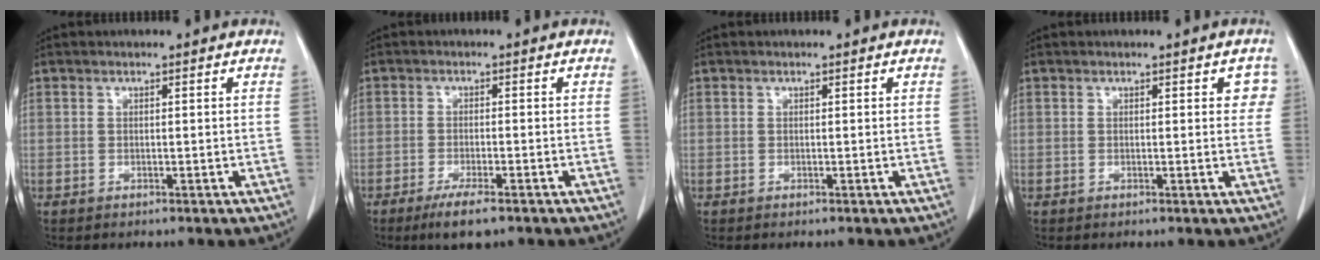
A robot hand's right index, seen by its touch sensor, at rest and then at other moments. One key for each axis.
{"total": 5.0, "fx": -3.4, "fy": 0.8, "fz": 3.5, "tx": -0.064, "ty": -0.010, "tz": -0.055}
{"total": 0.0}
{"total": 2.5, "fx": 1.0, "fy": 1.4, "fz": 1.9, "tx": -0.006, "ty": 0.007, "tz": 0.005}